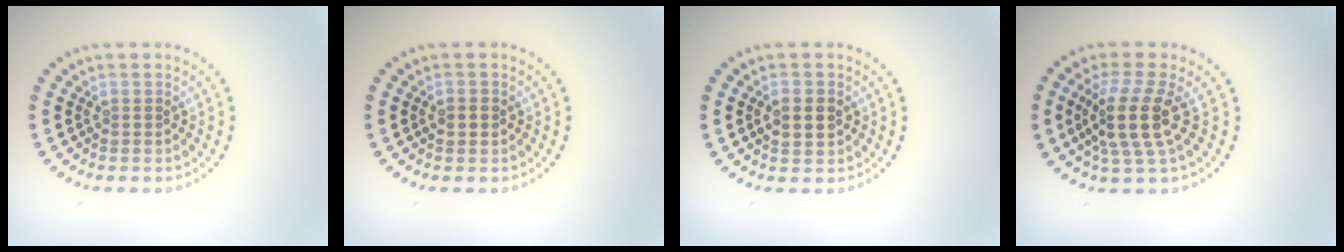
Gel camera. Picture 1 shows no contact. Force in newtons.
{"total": 1.5, "press": 1.5, "slide": 0.0}
{"total": 2.3, "press": 2.3, "slide": 0.1}
{"total": 4.3, "press": 3.4, "slide": 2.7}